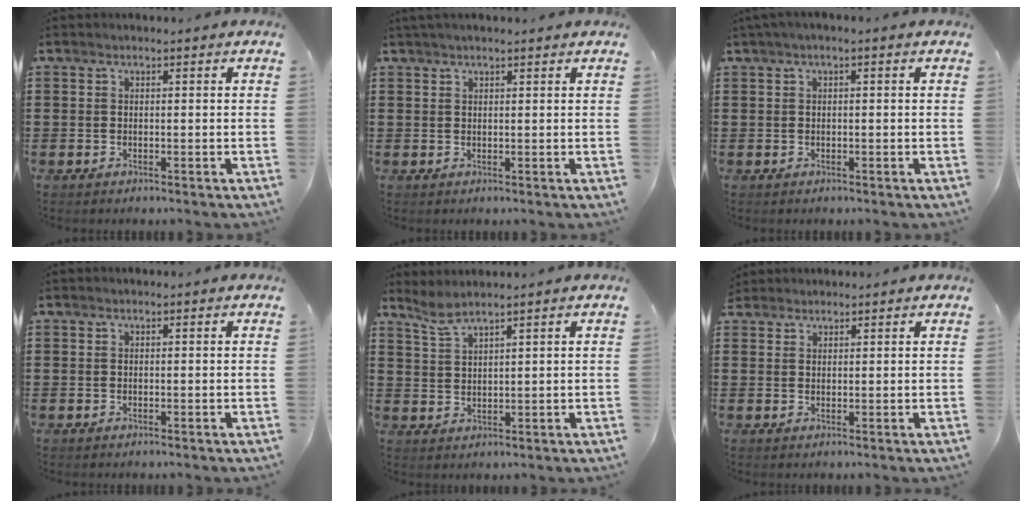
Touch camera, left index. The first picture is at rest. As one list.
[{"total": 1.3, "force": [1.1, 0.1, 0.7], "torque": [-0.016, 0.001, 0.020]}, {"total": 1.1, "force": [-0.2, 0.1, 1.1], "torque": [-0.016, -0.002, -0.004]}, {"total": 0.0}, {"total": 2.8, "force": [2.4, 0.2, 1.4], "torque": [-0.035, -0.001, 0.046]}, {"total": 1.5, "force": [1.4, 0.5, 0.0], "torque": [-0.005, 0.002, 0.029]}]